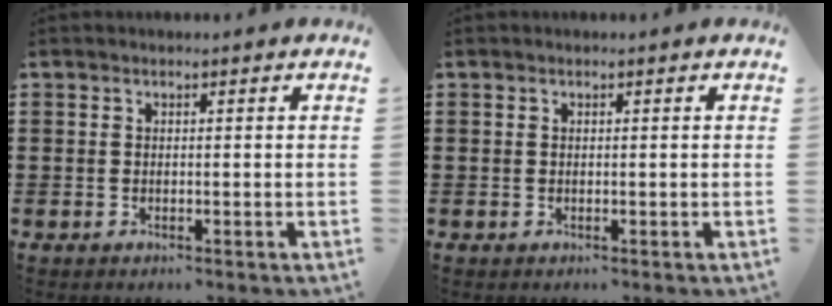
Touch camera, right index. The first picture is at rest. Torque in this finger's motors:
{"motor_torque": [-0.14, 0.04, 0.01, 0.00]}